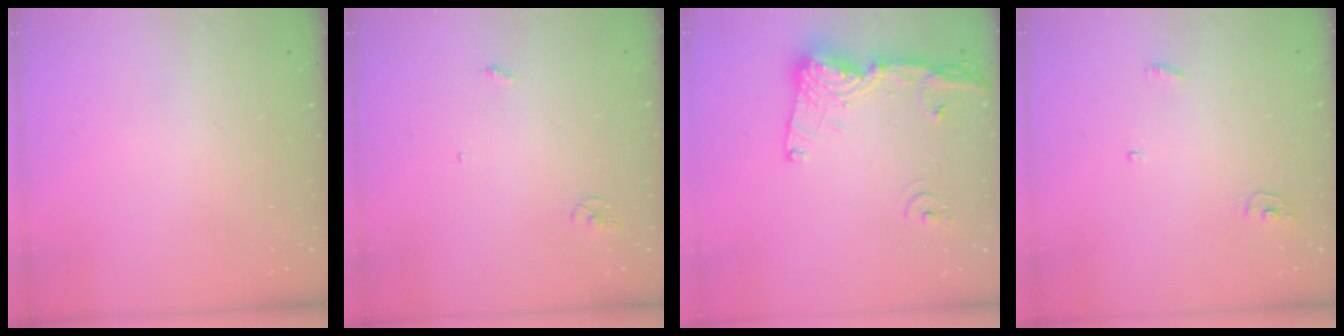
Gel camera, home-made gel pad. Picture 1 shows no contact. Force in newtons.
{"total": 2.6, "press": 2.6, "slide": 0.2}
{"total": 16.7, "press": 16.6, "slide": 1.9}
{"total": 3.8, "press": 3.8, "slide": 0.5}